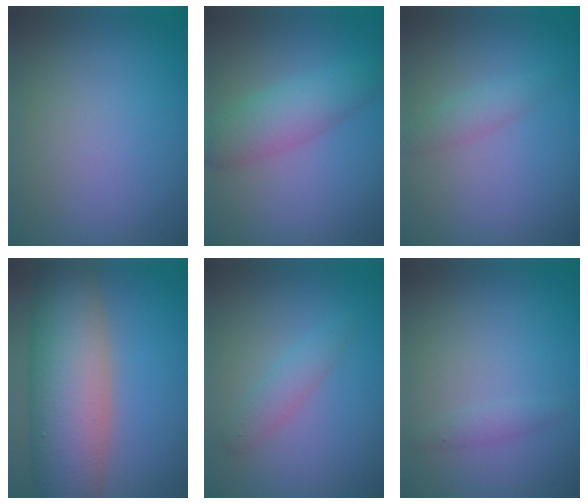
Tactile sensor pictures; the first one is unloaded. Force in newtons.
{"total": 4.3, "press": 4.2, "slide": 0.0}
{"total": 1.7, "press": 1.7, "slide": 0.1}
{"total": 11.6, "press": 11.6, "slide": 0.6}
{"total": 1.9, "press": 1.9, "slide": 0.0}
{"total": 1.0, "press": 1.0, "slide": 0.1}